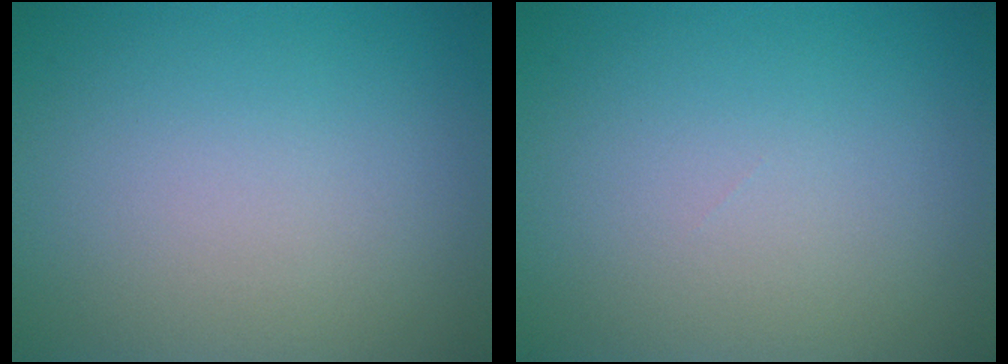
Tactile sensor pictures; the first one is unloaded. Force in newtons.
{"total": 0.0}